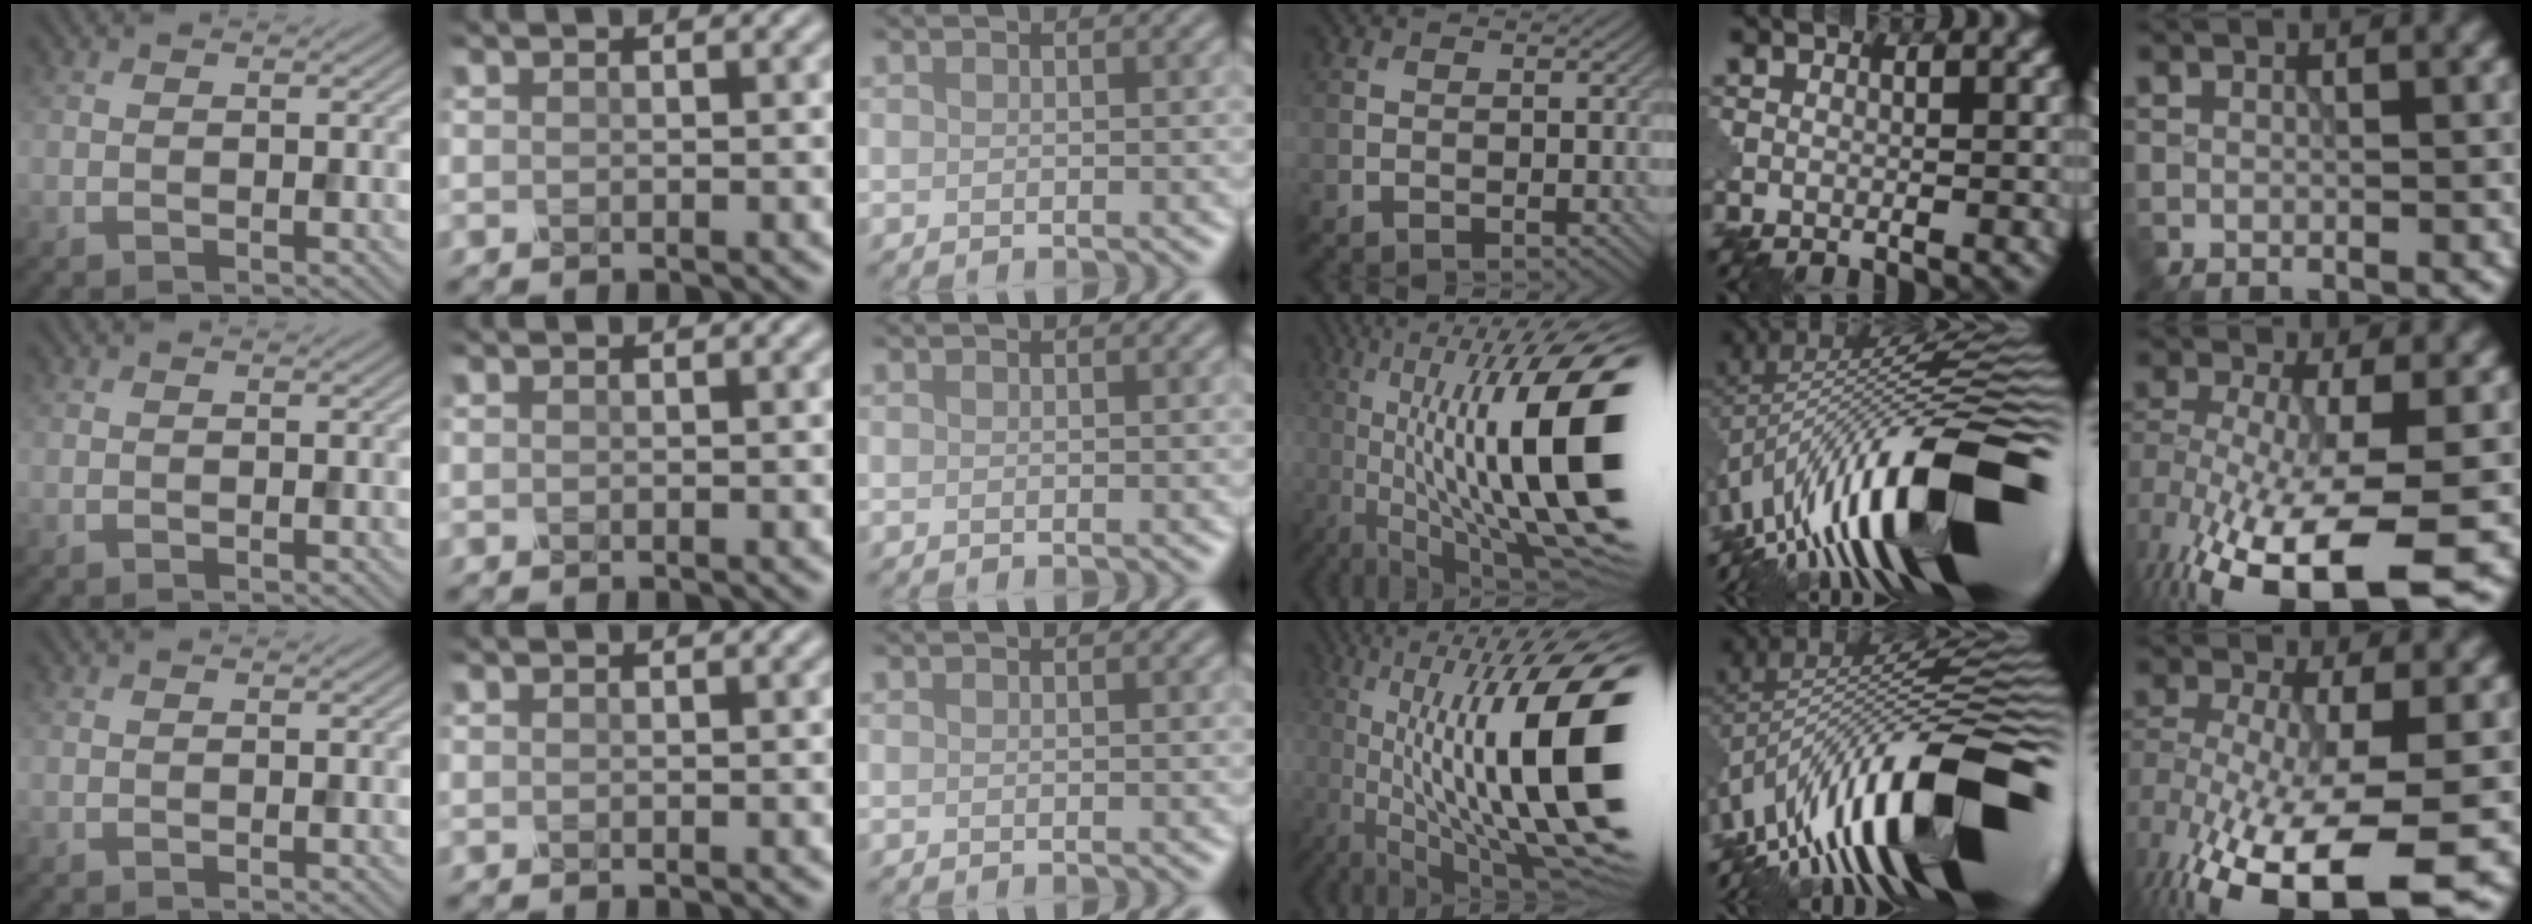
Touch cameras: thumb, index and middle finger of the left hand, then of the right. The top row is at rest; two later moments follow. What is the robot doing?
{"motion": "shake", "object": "plastic piggy bank"}